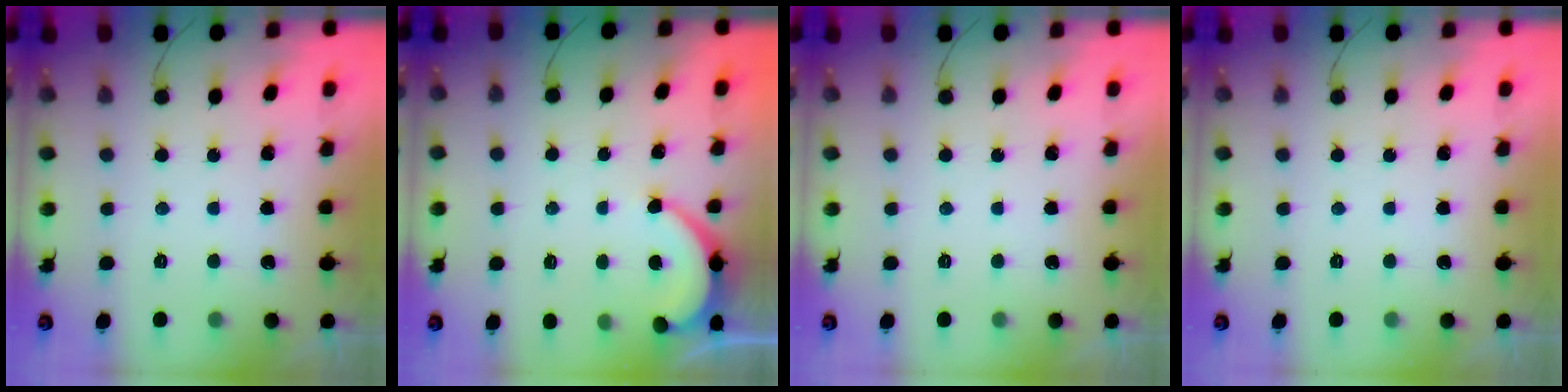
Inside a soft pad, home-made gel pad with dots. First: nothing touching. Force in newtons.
{"total": 4.1, "press": 4.0, "slide": 0.6}
{"total": 0.0}
{"total": 0.0}